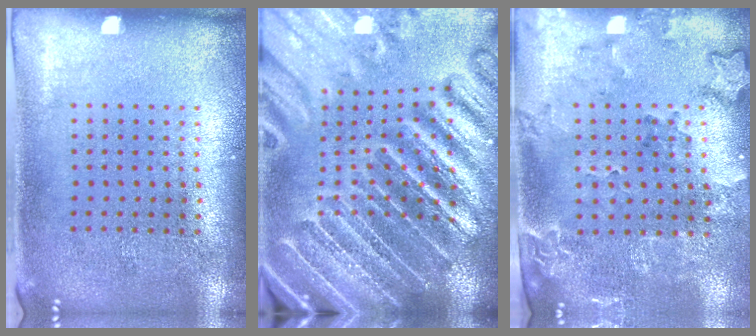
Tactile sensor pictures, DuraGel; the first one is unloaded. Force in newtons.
{"total": 4.3, "press": 4.1, "slide": 1.4}
{"total": 1.9, "press": 1.7, "slide": 1.0}